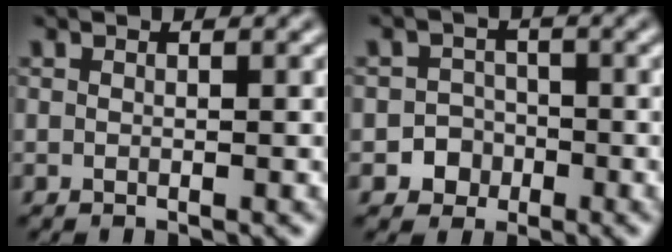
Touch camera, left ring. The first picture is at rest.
{"total": 2.9, "force": [-1.3, 2.6, 0.3], "torque": [0.025, 0.005, -0.032]}